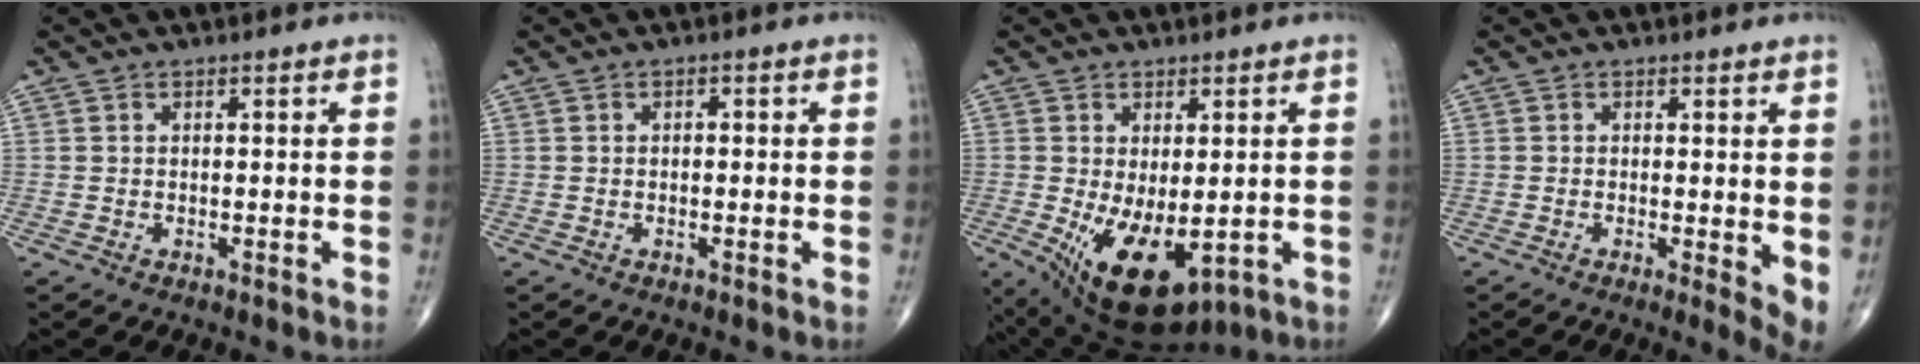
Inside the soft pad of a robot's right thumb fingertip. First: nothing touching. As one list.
[{"total": 0.8, "force": [0.1, 0.5, 0.6], "torque": [-0.003, 0.002, -0.001]}, {"total": 13.2, "force": [-3.3, 6.6, 10.9], "torque": [-0.176, -0.019, -0.025]}, {"total": 4.1, "force": [0.1, 1.0, 4.0], "torque": [-0.055, -0.013, -0.003]}]